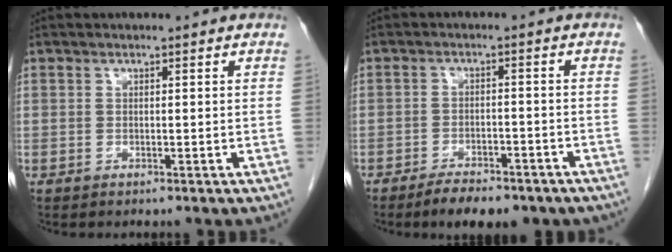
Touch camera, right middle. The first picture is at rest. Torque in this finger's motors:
{"motor_torque": [0.93, -0.93, 0.20, 0.04]}